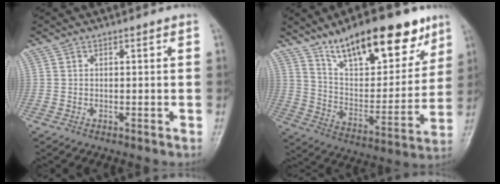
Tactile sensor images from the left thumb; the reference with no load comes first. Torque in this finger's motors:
{"motor_torque": [1.45, 1.47, 1.44, -1.33, 0.23]}